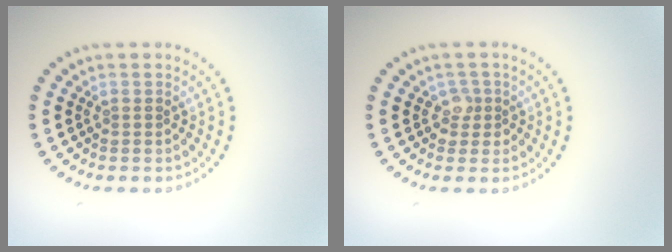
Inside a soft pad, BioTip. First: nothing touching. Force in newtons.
{"total": 1.7, "press": 1.4, "slide": 0.9}